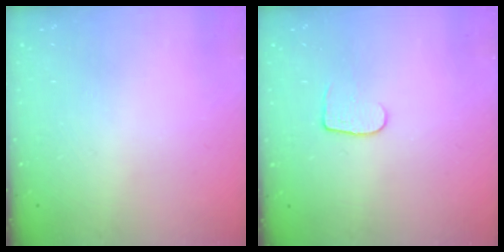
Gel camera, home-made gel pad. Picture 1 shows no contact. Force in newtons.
{"total": 5.8, "press": 5.8, "slide": 0.6}